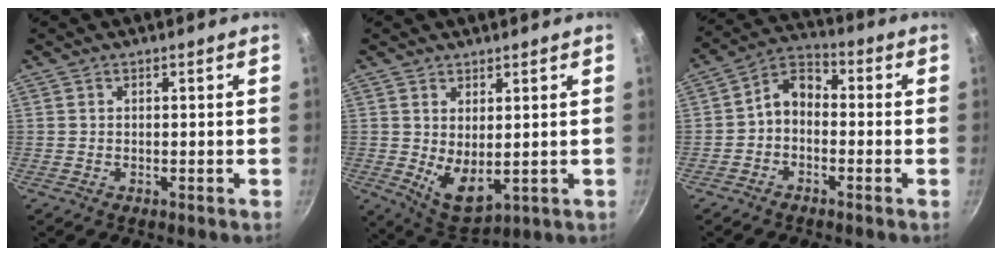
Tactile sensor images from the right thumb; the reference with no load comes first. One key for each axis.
{"total": 7.3, "fx": 1.4, "fy": 3.7, "fz": 6.1, "tx": -0.088, "ty": -0.030, "tz": 0.040}
{"total": 6.1, "fx": -1.5, "fy": 4.3, "fz": 4.1, "tx": -0.062, "ty": 0.040, "tz": -0.043}